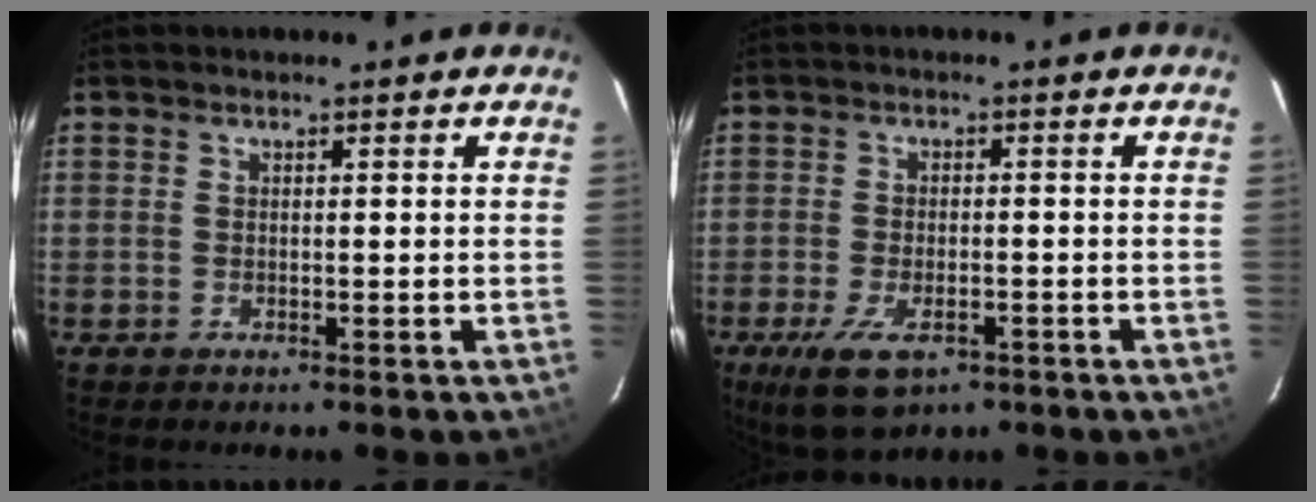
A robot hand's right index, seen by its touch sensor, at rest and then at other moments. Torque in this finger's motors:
{"motor_torque": [0.64, -0.66, 0.43, 0.10]}